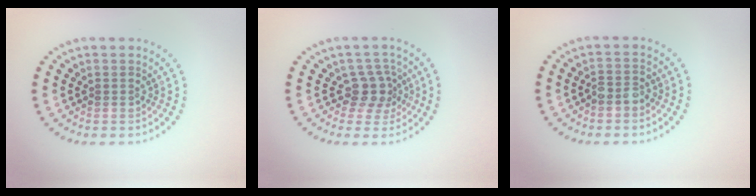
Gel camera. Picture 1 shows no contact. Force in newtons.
{"total": 2.6, "press": 2.1, "slide": 1.6}
{"total": 1.5, "press": 1.5, "slide": 0.5}